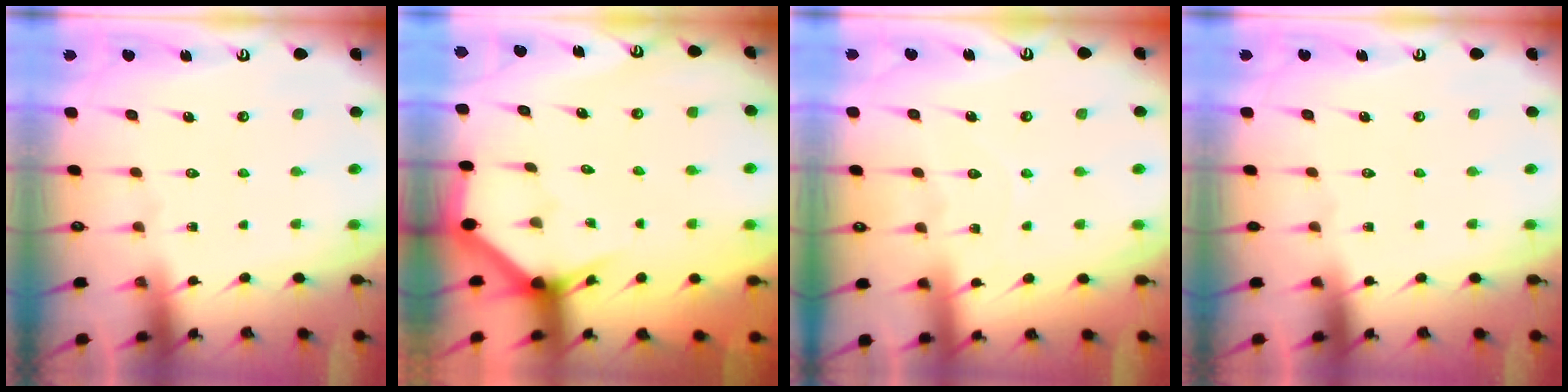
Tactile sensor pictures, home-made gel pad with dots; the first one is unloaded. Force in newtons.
{"total": 3.0, "press": 3.0, "slide": 0.1}
{"total": 6.1, "press": 6.1, "slide": 0.1}
{"total": 0.0}